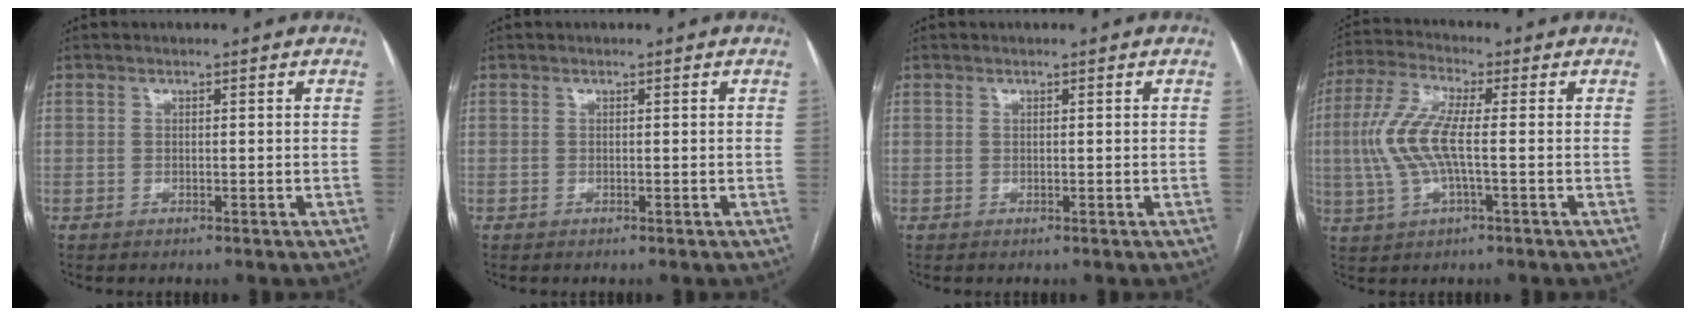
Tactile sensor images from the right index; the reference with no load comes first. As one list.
[{"total": 0.0}, {"total": 0.0}, {"total": 9.4, "force": [-0.4, 2.1, 9.1], "torque": [-0.210, 0.011, -0.011]}]